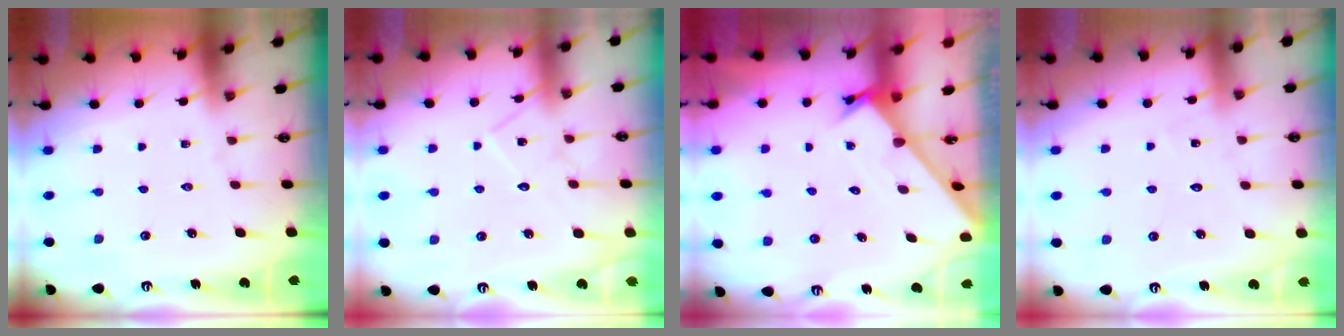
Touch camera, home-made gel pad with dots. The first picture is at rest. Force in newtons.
{"total": 10.6, "press": 10.6, "slide": 0.6}
{"total": 1.7, "press": 1.7, "slide": 0.1}
{"total": 5.2, "press": 5.2, "slide": 0.4}